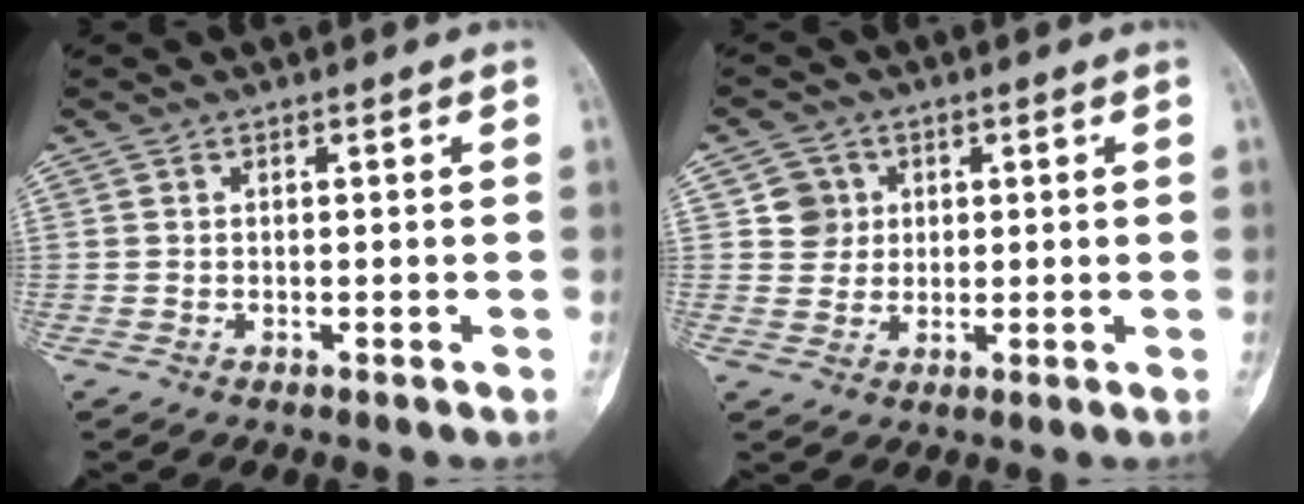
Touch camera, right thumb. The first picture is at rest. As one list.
[{"total": 4.5, "force": [1.3, 4.3, 0.5], "torque": [0.018, 0.000, 0.018]}]